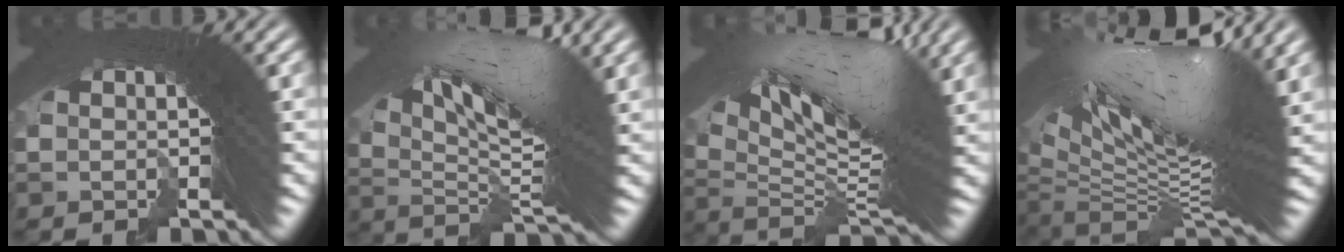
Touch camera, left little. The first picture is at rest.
{"total": 9.6, "force": [3.4, 2.6, 8.6], "torque": [-0.133, 0.007, 0.057]}
{"total": 12.0, "force": [3.4, 4.3, 10.7], "torque": [-0.157, 0.010, 0.059]}
{"total": 16.7, "force": [3.1, 7.7, 14.5], "torque": [-0.232, 0.005, 0.051]}